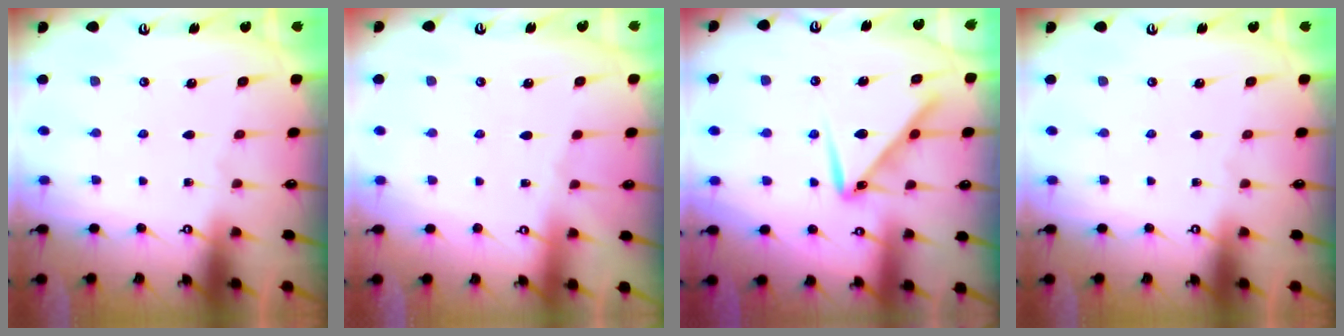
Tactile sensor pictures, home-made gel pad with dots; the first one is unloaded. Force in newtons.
{"total": 1.9, "press": 1.8, "slide": 0.5}
{"total": 11.4, "press": 11.4, "slide": 0.2}
{"total": 0.0}